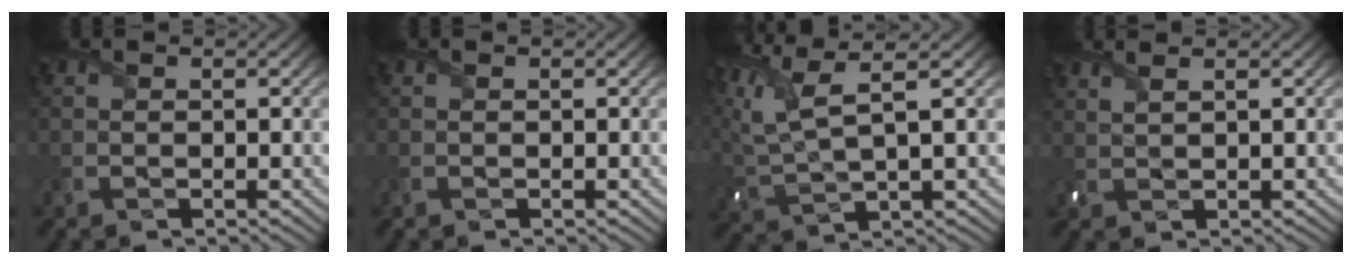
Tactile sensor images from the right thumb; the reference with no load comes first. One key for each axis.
{"total": 0.0}
{"total": 9.5, "fx": 5.1, "fy": 2.7, "fz": 7.6, "tx": -0.194, "ty": 0.018, "tz": 0.103}
{"total": 2.2, "fx": 1.6, "fy": 0.5, "fz": 1.5, "tx": -0.026, "ty": 0.001, "tz": 0.027}